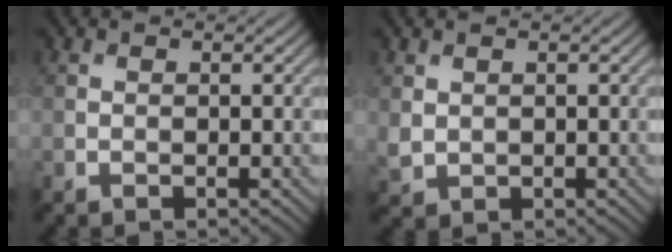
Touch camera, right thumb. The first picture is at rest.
{"total": 1.6, "force": [0.7, 1.3, 0.7], "torque": [-0.023, -0.004, 0.021]}